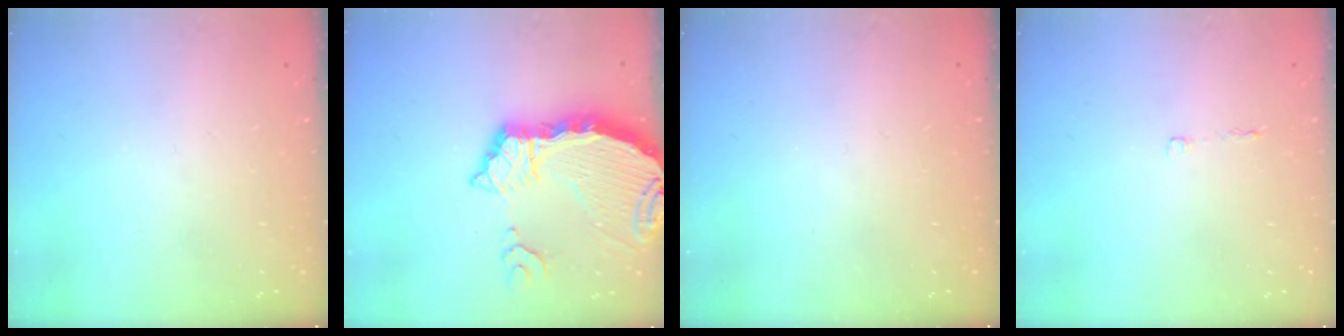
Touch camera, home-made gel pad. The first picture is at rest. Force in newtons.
{"total": 7.2, "press": 7.1, "slide": 0.8}
{"total": 0.0}
{"total": 2.5, "press": 2.4, "slide": 0.4}